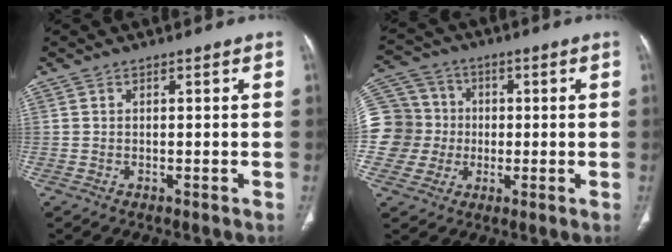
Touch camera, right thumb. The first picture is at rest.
{"total": 14.3, "force": [-0.5, 13.8, 3.8], "torque": [-0.068, 0.035, -0.003]}